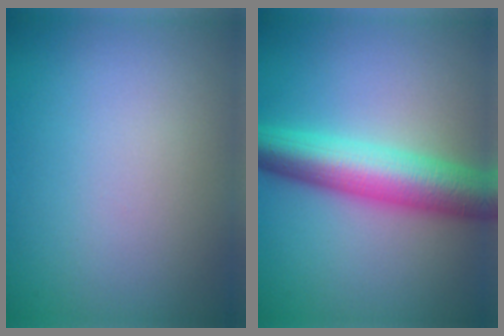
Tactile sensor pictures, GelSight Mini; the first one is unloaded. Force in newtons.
{"total": 7.9, "press": 7.9, "slide": 0.1}